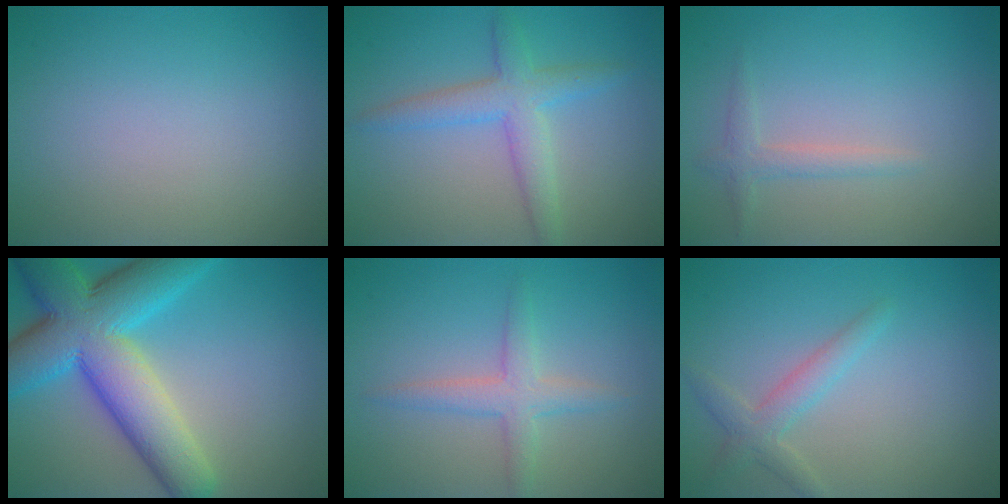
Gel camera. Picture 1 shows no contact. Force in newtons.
{"total": 3.6, "press": 3.6, "slide": 0.2}
{"total": 1.5, "press": 1.5, "slide": 0.0}
{"total": 11.6, "press": 11.6, "slide": 0.1}
{"total": 2.7, "press": 2.7, "slide": 0.1}
{"total": 2.3, "press": 2.3, "slide": 0.1}